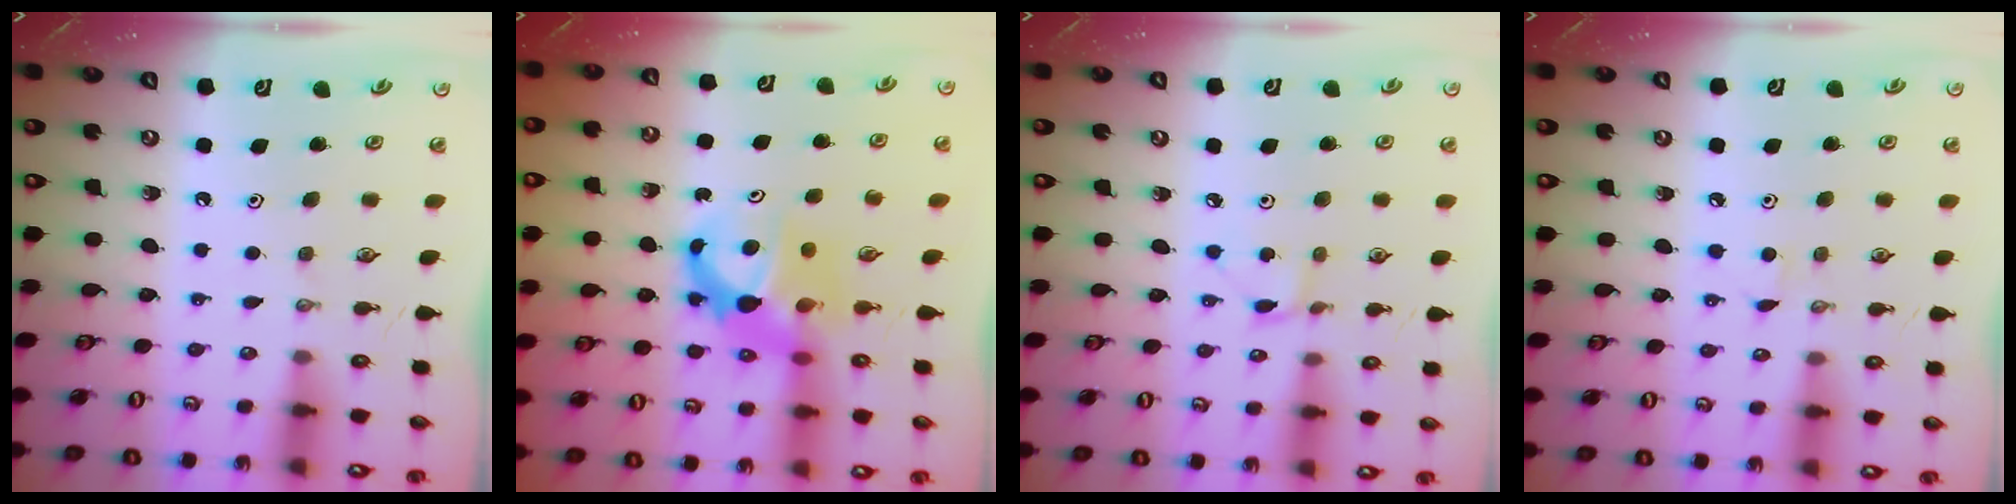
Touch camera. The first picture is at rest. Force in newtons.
{"total": 7.2, "press": 7.2, "slide": 0.5}
{"total": 3.0, "press": 3.0, "slide": 0.4}
{"total": 2.8, "press": 2.8, "slide": 0.3}